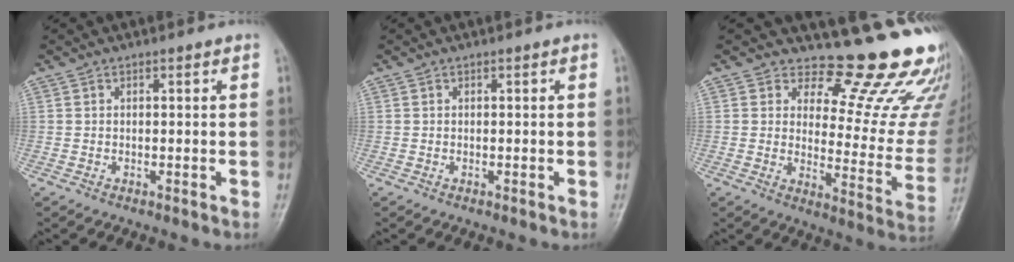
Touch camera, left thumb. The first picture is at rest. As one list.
[{"total": 0.0}, {"total": 17.6, "force": [15.5, 5.1, 6.6], "torque": [-0.032, -0.159, 0.177]}]